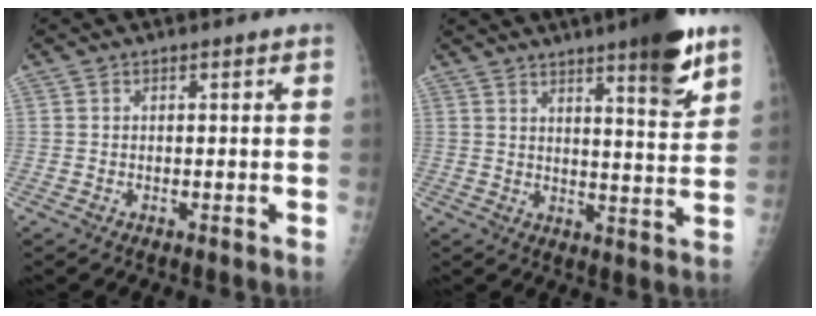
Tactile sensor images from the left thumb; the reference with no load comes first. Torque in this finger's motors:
{"motor_torque": [3.33, 1.68, 1.06, -0.79, 0.26]}